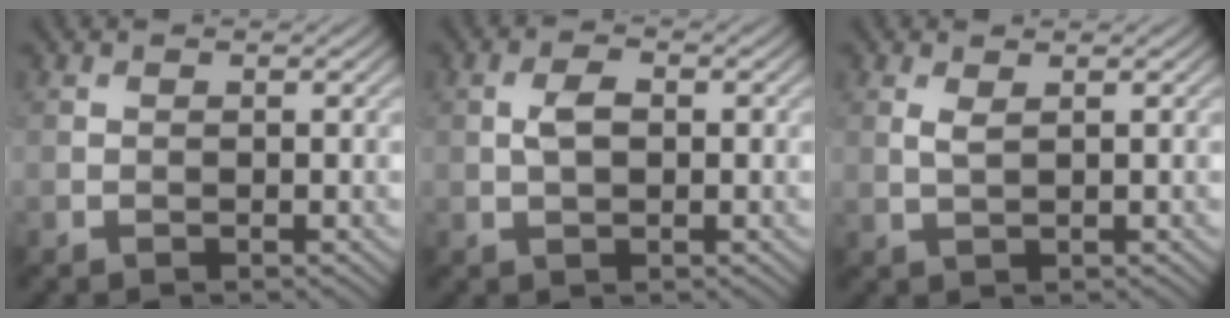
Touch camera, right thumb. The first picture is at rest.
{"total": 2.8, "force": [0.2, 1.5, 2.3], "torque": [-0.048, 0.003, 0.002]}
{"total": 1.5, "force": [0.7, 0.4, 1.3], "torque": [-0.036, 0.001, 0.017]}